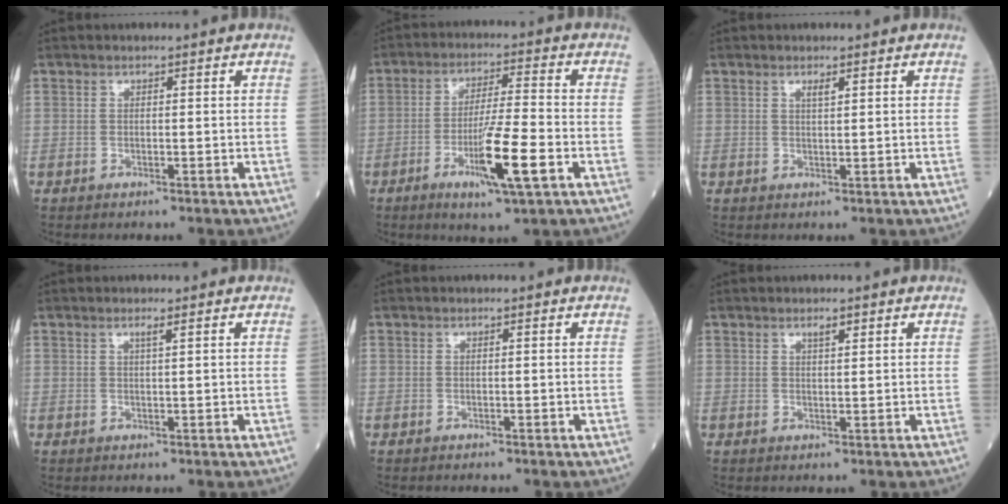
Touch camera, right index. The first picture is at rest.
{"total": 10.2, "force": [-3.9, 0.3, 9.4], "torque": [-0.168, -0.016, -0.069]}
{"total": 1.1, "force": [0.7, 0.1, 0.9], "torque": [-0.018, -0.002, 0.013]}
{"total": 1.0, "force": [0.5, -0.2, 0.8], "torque": [-0.019, -0.002, 0.011]}
{"total": 0.0}
{"total": 1.4, "force": [1.0, 0.2, 1.0], "torque": [-0.020, -0.001, 0.017]}